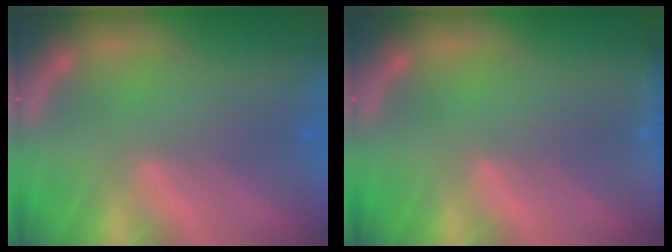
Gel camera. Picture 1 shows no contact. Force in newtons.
{"total": 2.4}